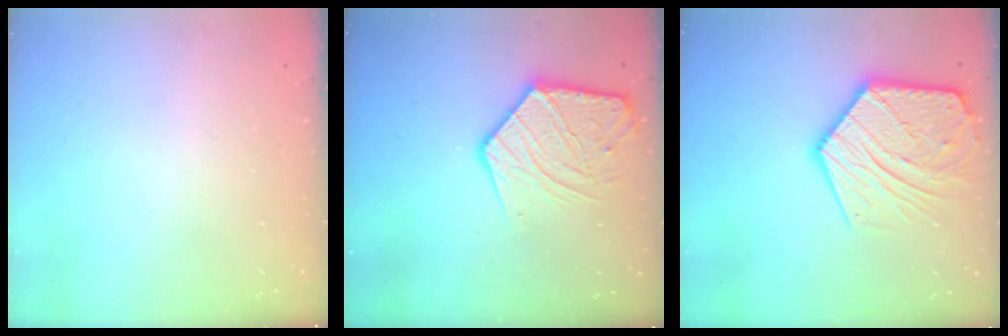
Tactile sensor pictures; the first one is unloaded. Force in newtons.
{"total": 14.5, "press": 14.4, "slide": 1.3}
{"total": 18.6, "press": 18.6, "slide": 1.5}